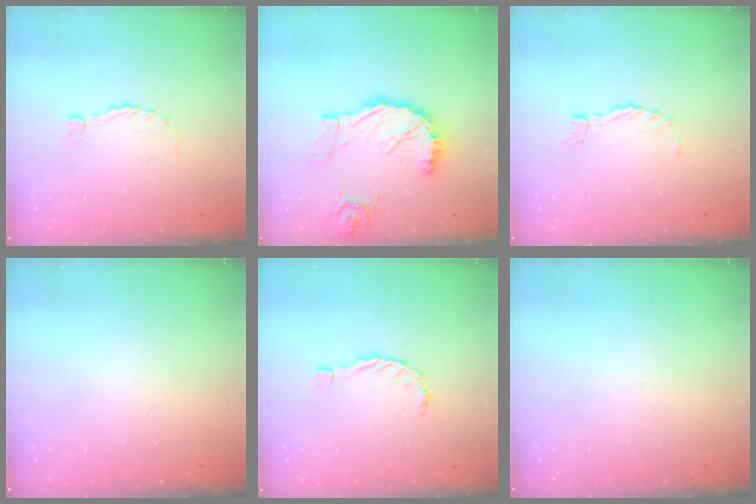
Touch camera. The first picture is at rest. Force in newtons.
{"total": 15.8, "press": 15.7, "slide": 2.1}
{"total": 1.2, "press": 1.2, "slide": 0.3}
{"total": 0.0}
{"total": 0.0}
{"total": 0.0}